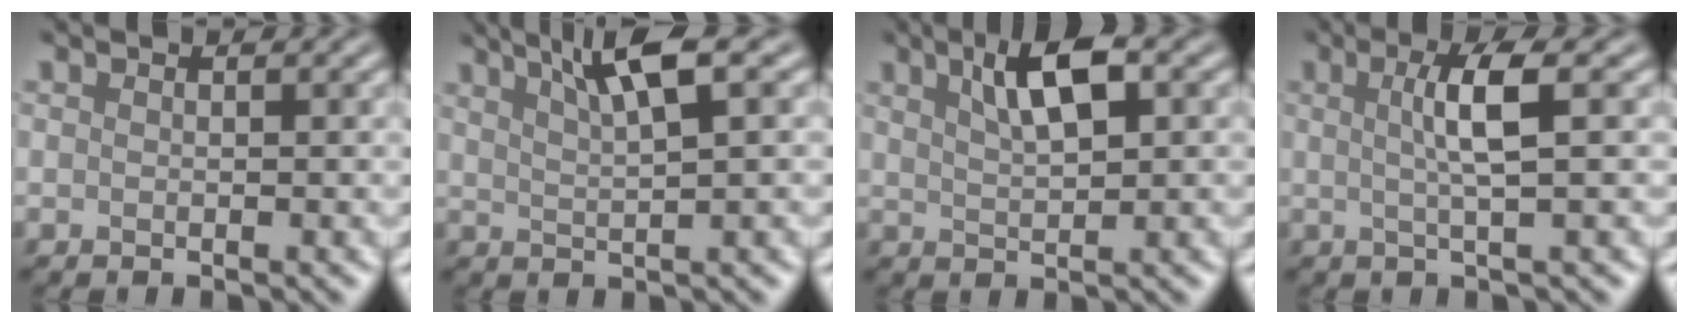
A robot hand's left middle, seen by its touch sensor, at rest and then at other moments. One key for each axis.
{"total": 5.1, "fx": 2.6, "fy": 0.8, "fz": 4.3, "tx": -0.071, "ty": 0.016, "tz": 0.052}
{"total": 4.4, "fx": 1.7, "fy": 1.3, "fz": 3.9, "tx": -0.073, "ty": 0.008, "tz": 0.034}
{"total": 3.5, "fx": 0.2, "fy": 0.4, "fz": 3.5, "tx": -0.064, "ty": 0.005, "tz": 0.009}